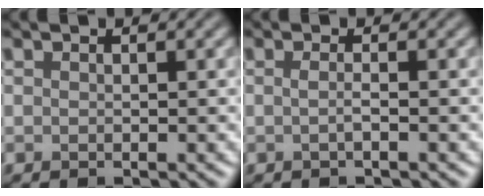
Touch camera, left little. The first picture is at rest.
{"total": 1.2, "force": [-0.7, 0.3, 1.0], "torque": [-0.013, -0.002, -0.016]}